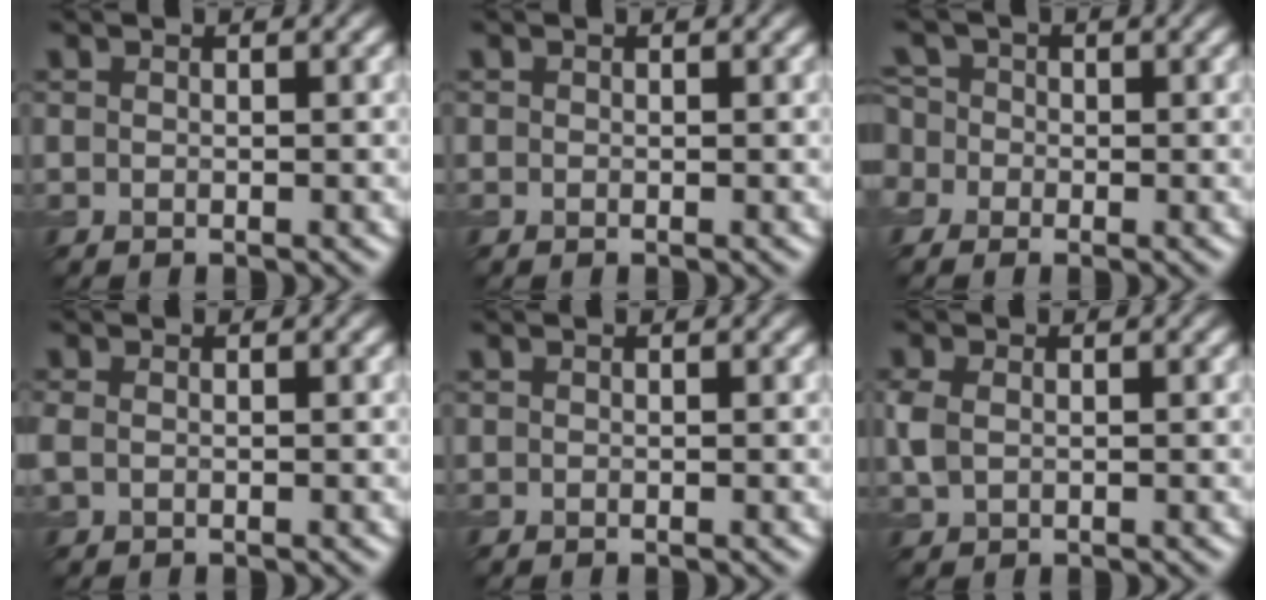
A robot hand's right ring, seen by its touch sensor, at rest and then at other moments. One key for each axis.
{"total": 0.0}
{"total": 3.6, "fx": 0.0, "fy": 3.2, "fz": 1.6, "tx": -0.037, "ty": 0.024, "tz": -0.030}
{"total": 1.2, "fx": 0.0, "fy": 0.8, "fz": 0.8, "tx": -0.022, "ty": -0.001, "tz": -0.002}
{"total": 0.0}
{"total": 2.1, "fx": 0.2, "fy": 1.6, "fz": 1.4, "tx": -0.037, "ty": 0.000, "tz": 0.005}